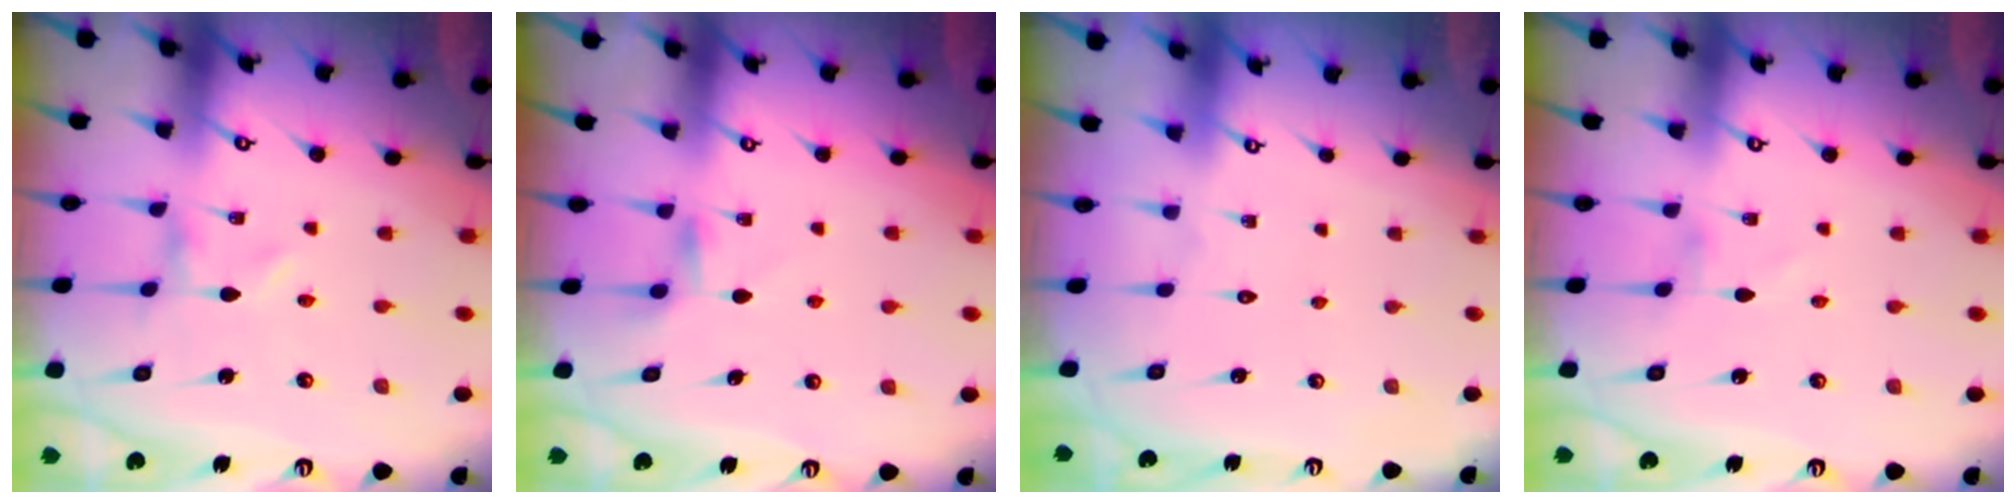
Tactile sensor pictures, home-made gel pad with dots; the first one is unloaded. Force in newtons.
{"total": 3.0, "press": 2.9, "slide": 0.5}
{"total": 1.6, "press": 1.6, "slide": 0.1}
{"total": 1.1, "press": 1.1, "slide": 0.1}